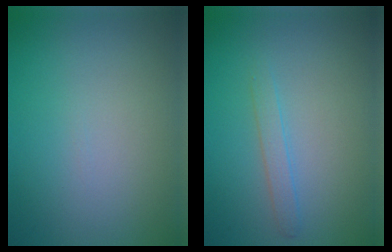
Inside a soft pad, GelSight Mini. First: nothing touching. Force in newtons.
{"total": 1.3, "press": 1.3, "slide": 0.1}